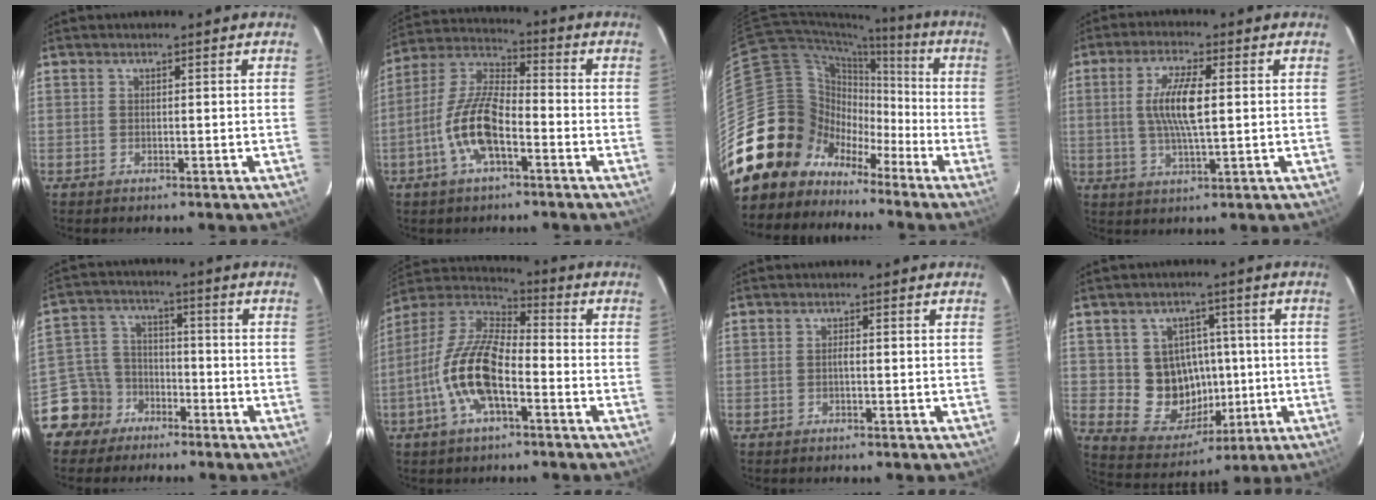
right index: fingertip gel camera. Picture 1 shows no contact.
{"total": 12.1, "force": [-4.8, 4.4, 10.2], "torque": [-0.219, 0.004, -0.092]}
{"total": 20.5, "force": [-9.8, 16.9, 6.3], "torque": [-0.155, 0.056, -0.155]}
{"total": 8.6, "force": [0.9, 1.8, 8.3], "torque": [-0.161, 0.002, 0.019]}
{"total": 9.0, "force": [-5.9, 6.7, 0.9], "torque": [-0.039, 0.031, -0.105]}
{"total": 14.7, "force": [-5.0, 5.7, 12.6], "torque": [-0.257, 0.001, -0.101]}
{"total": 0.8, "force": [-0.2, 0.2, 0.8], "torque": [-0.014, 0.004, -0.003]}
{"total": 12.2, "force": [0.0, 11.3, 4.6], "torque": [-0.096, 0.015, 0.021]}